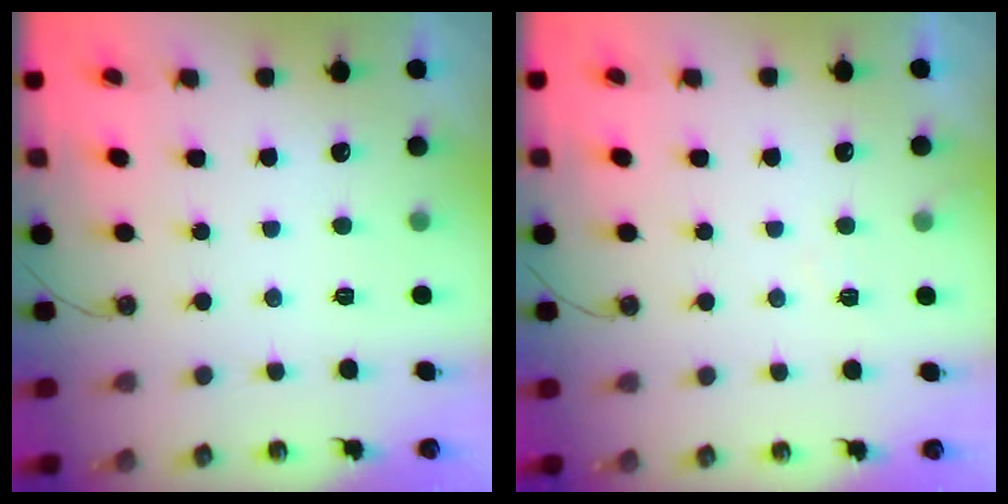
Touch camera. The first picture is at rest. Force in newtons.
{"total": 3.8, "press": 3.7, "slide": 0.6}